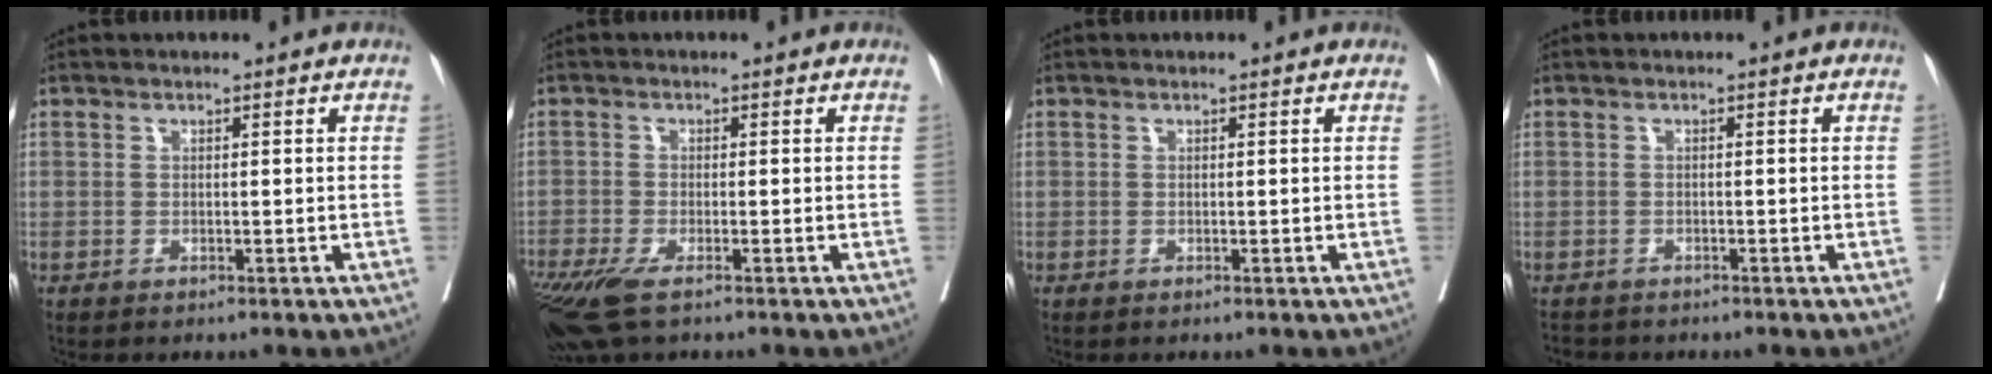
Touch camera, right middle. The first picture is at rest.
{"total": 7.4, "force": [-5.2, 1.7, 5.0], "torque": [-0.092, -0.019, -0.094]}
{"total": 0.0}
{"total": 2.8, "force": [-2.6, 1.0, 0.4], "torque": [-0.009, -0.005, -0.037]}